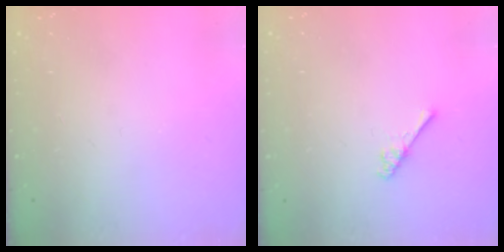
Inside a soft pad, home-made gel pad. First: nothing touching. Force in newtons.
{"total": 2.9, "press": 2.9, "slide": 0.4}